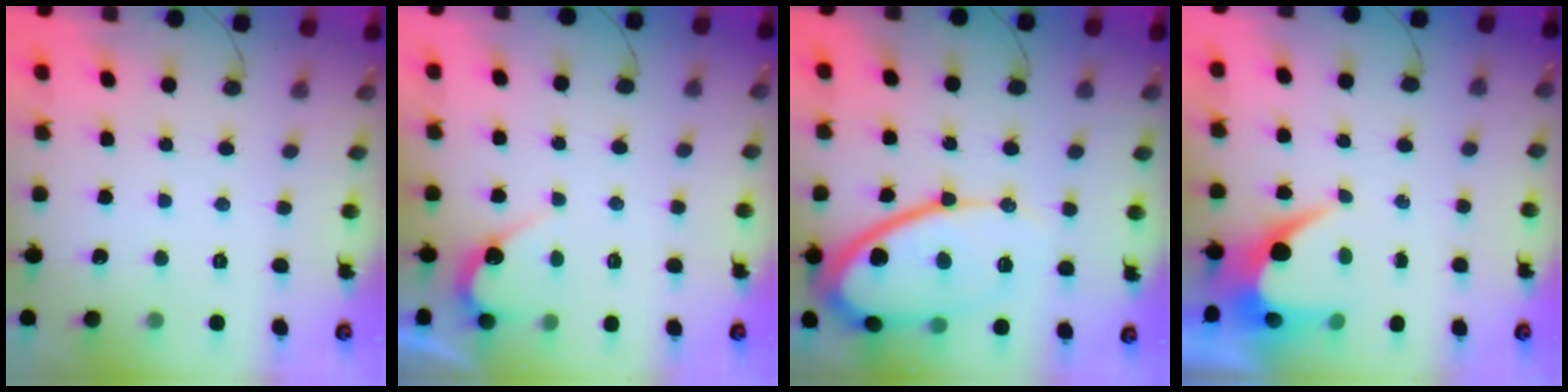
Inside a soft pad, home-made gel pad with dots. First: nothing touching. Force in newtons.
{"total": 5.4, "press": 5.4, "slide": 0.3}
{"total": 17.1, "press": 17.1, "slide": 1.5}
{"total": 7.0, "press": 7.0, "slide": 0.2}